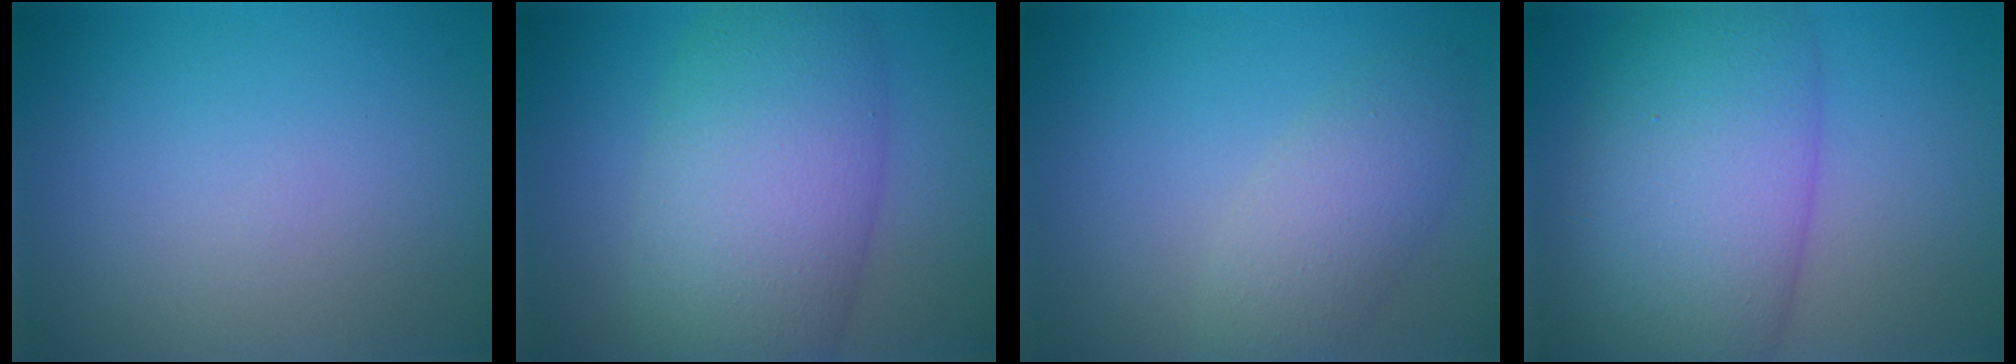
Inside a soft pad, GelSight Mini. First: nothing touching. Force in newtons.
{"total": 9.6, "press": 9.6, "slide": 0.2}
{"total": 3.6, "press": 3.6, "slide": 0.3}
{"total": 10.6, "press": 10.6, "slide": 0.4}